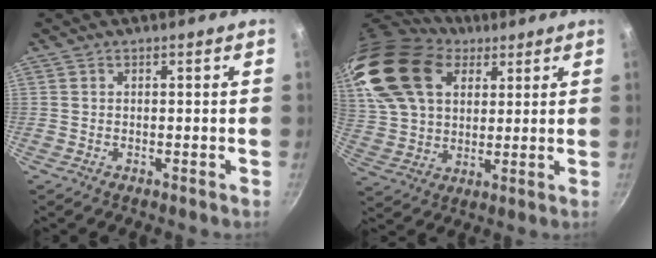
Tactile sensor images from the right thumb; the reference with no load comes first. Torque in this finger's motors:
{"motor_torque": [-0.27, 3.27, 1.31, 0.01, 0.54]}